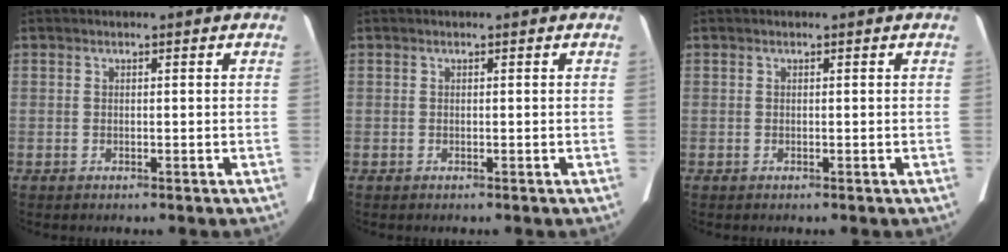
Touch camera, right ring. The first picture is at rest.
{"total": 0.0}
{"total": 0.0}